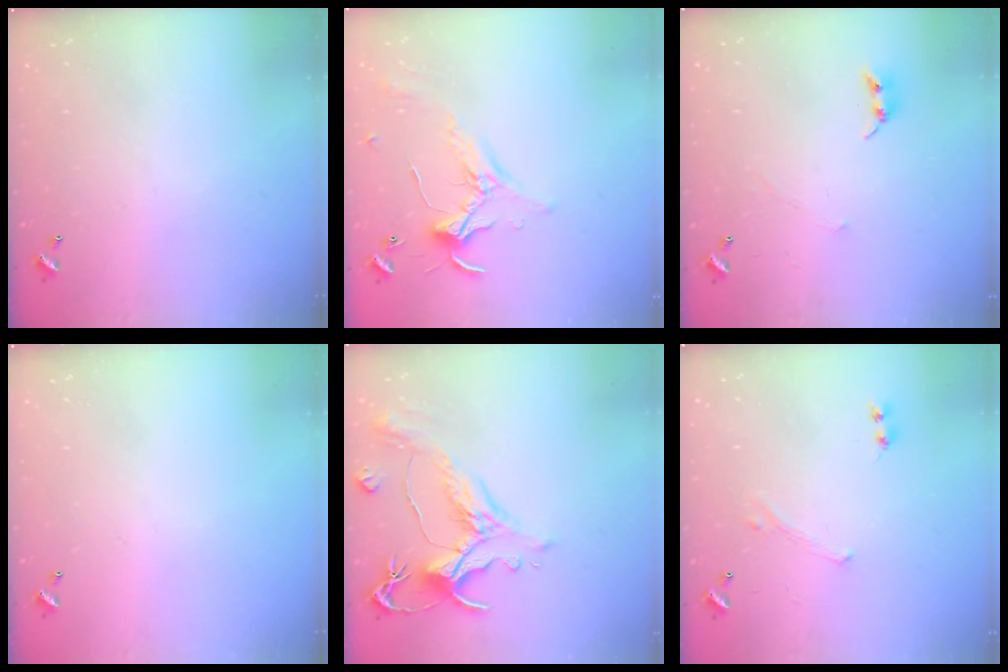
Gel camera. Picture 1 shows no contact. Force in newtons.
{"total": 0.8, "press": 0.7, "slide": 0.4}
{"total": 2.4, "press": 2.3, "slide": 0.4}
{"total": 0.0}
{"total": 1.6, "press": 0.4, "slide": 1.6}
{"total": 0.0}